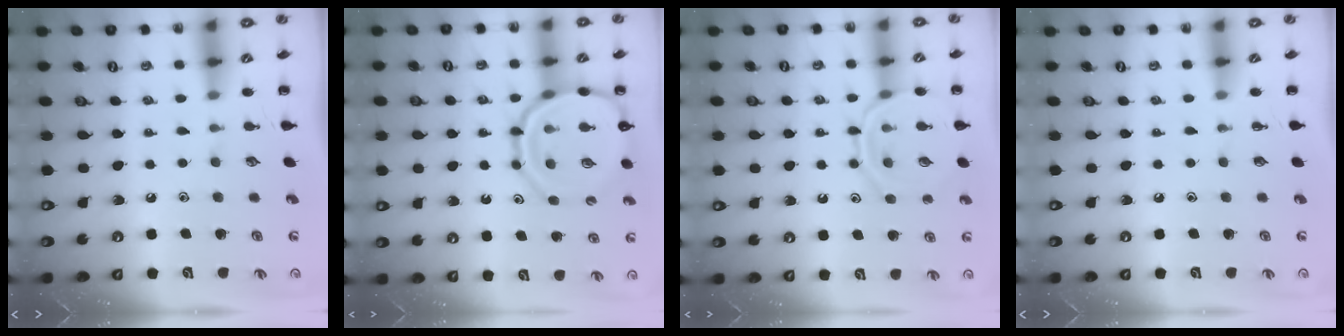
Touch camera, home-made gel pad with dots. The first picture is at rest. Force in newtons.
{"total": 14.8, "press": 14.7, "slide": 2.1}
{"total": 11.7, "press": 11.7, "slide": 0.8}
{"total": 0.0}